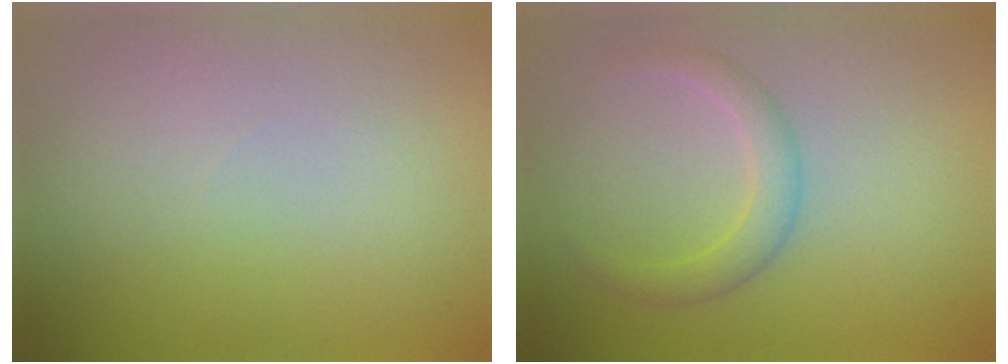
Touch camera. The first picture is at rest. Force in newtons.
{"total": 2.2, "press": 2.2, "slide": 0.1}